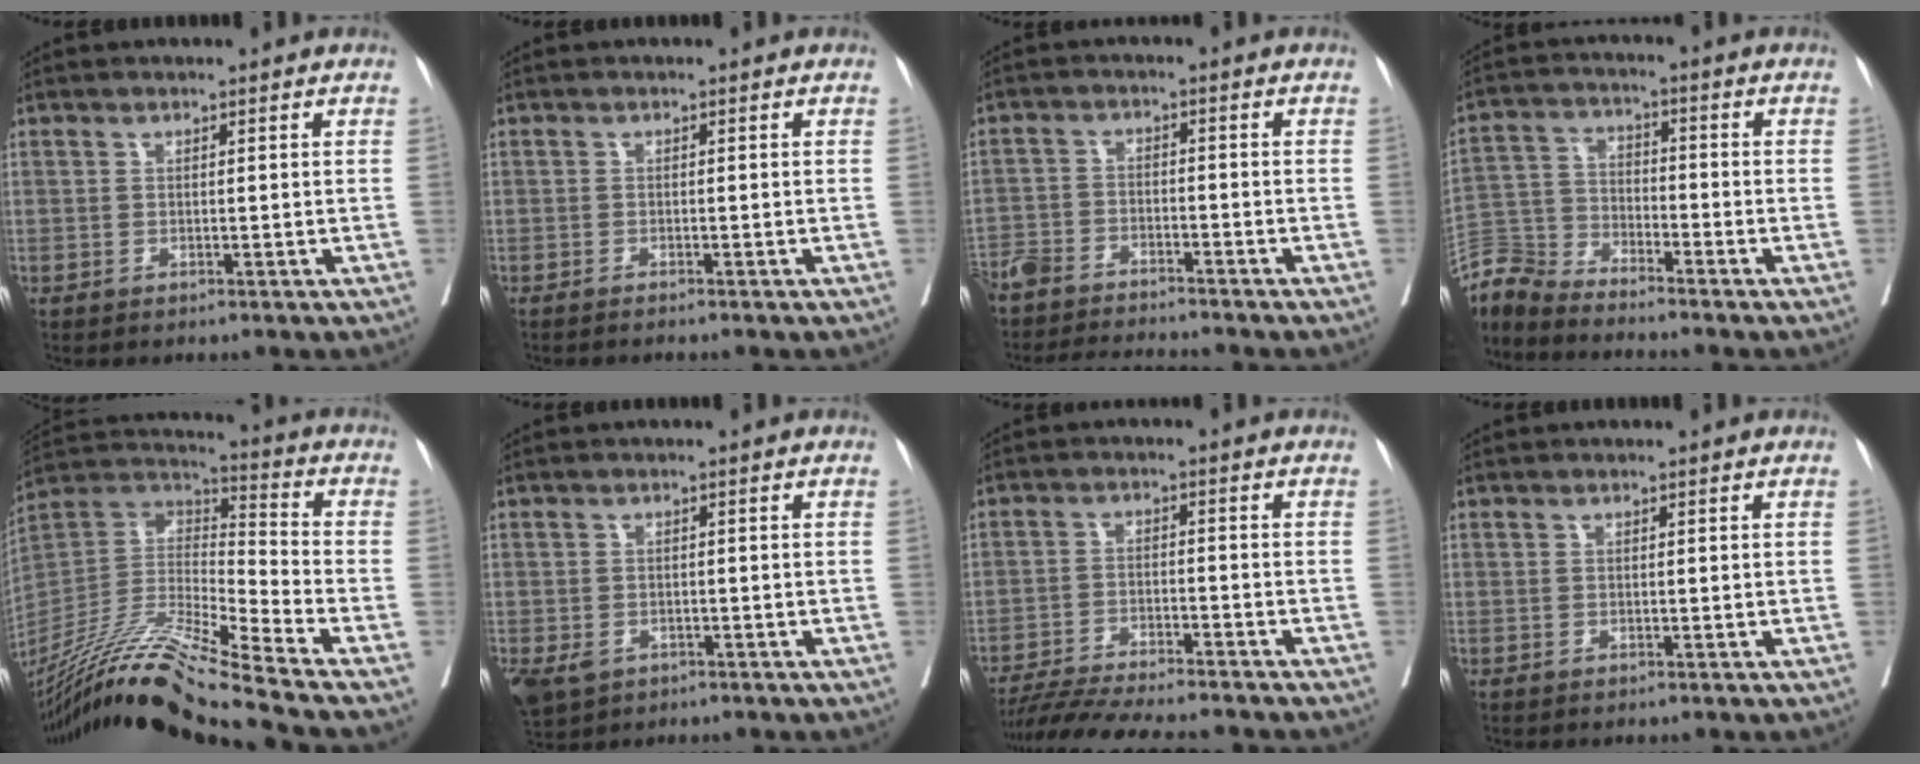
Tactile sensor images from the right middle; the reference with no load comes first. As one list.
[{"total": 1.5, "force": [-1.3, -0.2, 0.7], "torque": [-0.011, 0.000, -0.017]}, {"total": 9.5, "force": [-9.2, 0.9, 2.4], "torque": [-0.033, 0.000, -0.151]}, {"total": 7.2, "force": [-7.2, 0.0, 0.1], "torque": [-0.009, 0.002, -0.147]}, {"total": 20.5, "force": [-16.9, -1.9, 11.5], "torque": [-0.253, -0.021, -0.318]}, {"total": 6.7, "force": [-3.2, 5.0, 3.2], "torque": [-0.081, -0.010, -0.044]}, {"total": 14.1, "force": [-12.7, 1.3, 5.9], "torque": [-0.095, -0.013, -0.194]}, {"total": 0.0}]